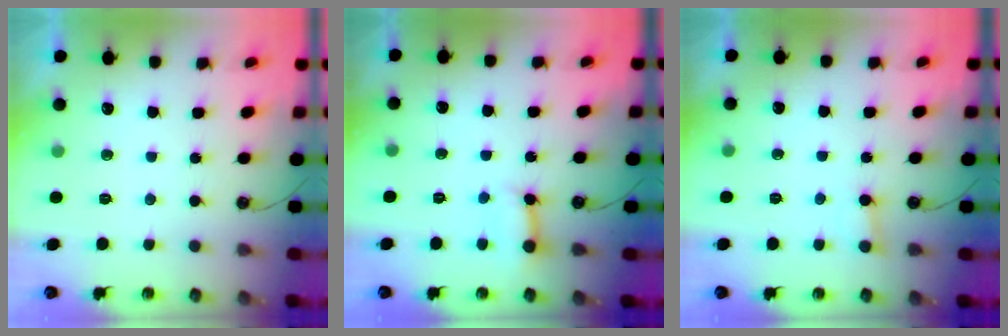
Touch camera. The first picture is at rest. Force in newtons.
{"total": 6.4, "press": 6.4, "slide": 0.7}
{"total": 2.2, "press": 2.2, "slide": 0.1}